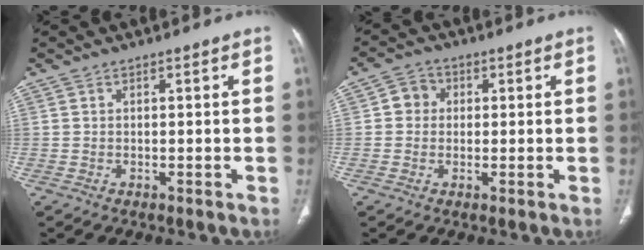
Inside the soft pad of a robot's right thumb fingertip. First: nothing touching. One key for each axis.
{"total": 4.1, "fx": 0.5, "fy": 3.7, "fz": 1.6, "tx": -0.006, "ty": 0.008, "tz": 0.000}